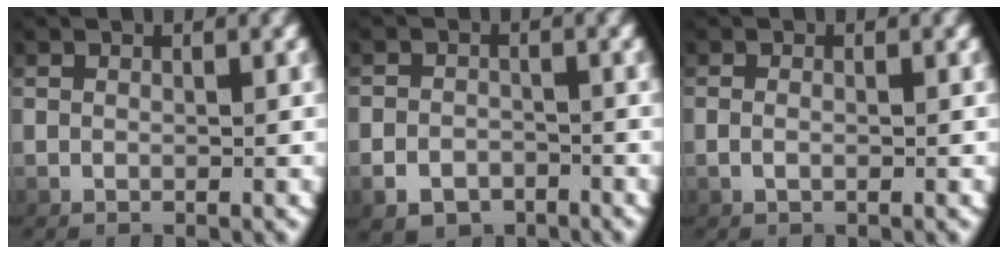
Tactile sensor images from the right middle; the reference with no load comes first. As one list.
[{"total": 3.5, "force": [-2.5, 2.4, 0.6], "torque": [-0.001, -0.012, -0.039]}, {"total": 0.7, "force": [-0.4, 0.1, 0.6], "torque": [-0.025, -0.006, -0.001]}]